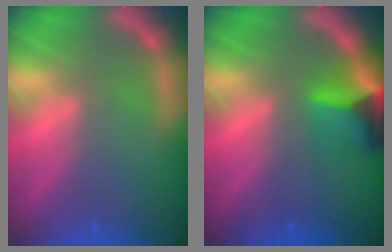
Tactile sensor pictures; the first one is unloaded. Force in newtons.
{"total": 4.9}